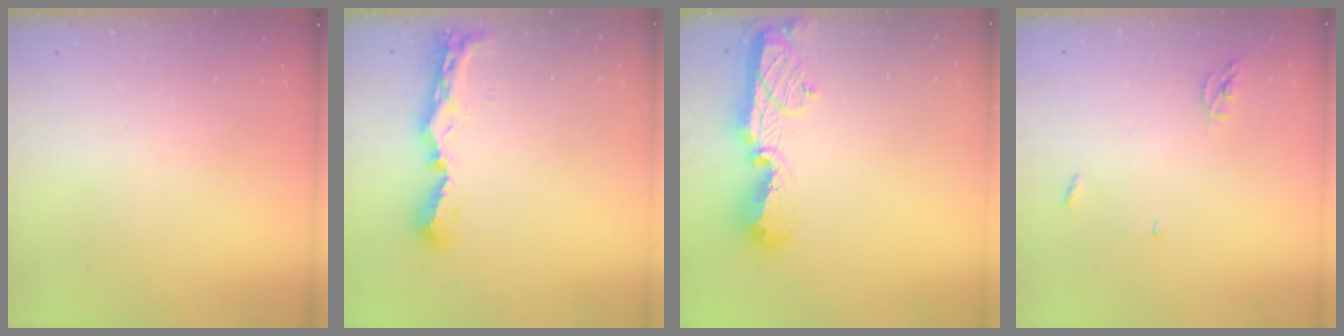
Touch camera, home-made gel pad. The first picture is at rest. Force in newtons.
{"total": 8.8, "press": 8.8, "slide": 0.3}
{"total": 13.8, "press": 13.8, "slide": 1.5}
{"total": 3.6, "press": 3.6, "slide": 0.3}